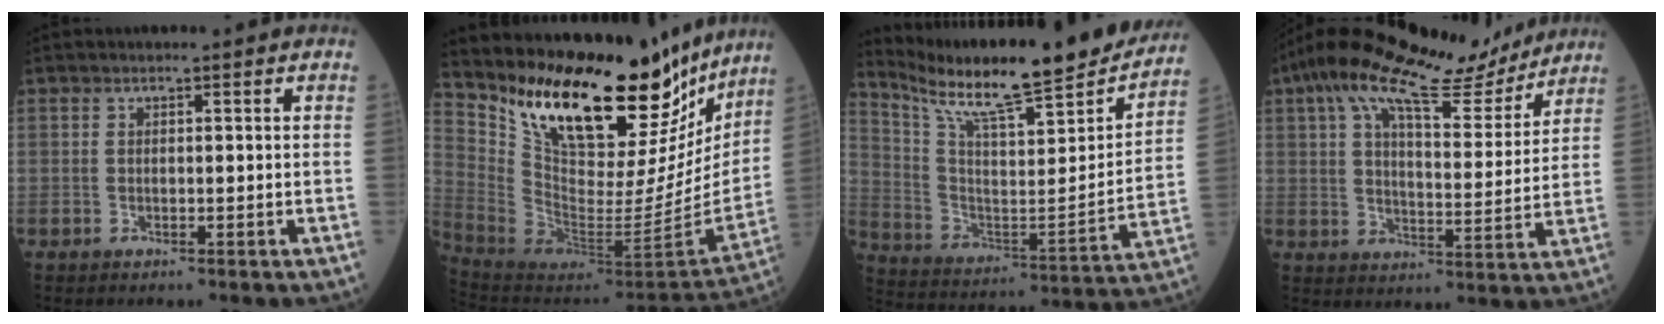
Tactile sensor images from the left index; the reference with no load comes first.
{"total": 27.7, "force": [22.2, 8.3, 14.2], "torque": [-0.223, -0.049, 0.337]}
{"total": 25.4, "force": [22.0, 2.2, 12.5], "torque": [-0.215, -0.050, 0.328]}
{"total": 17.7, "force": [14.0, 4.4, 10.0], "torque": [-0.173, 0.029, 0.212]}